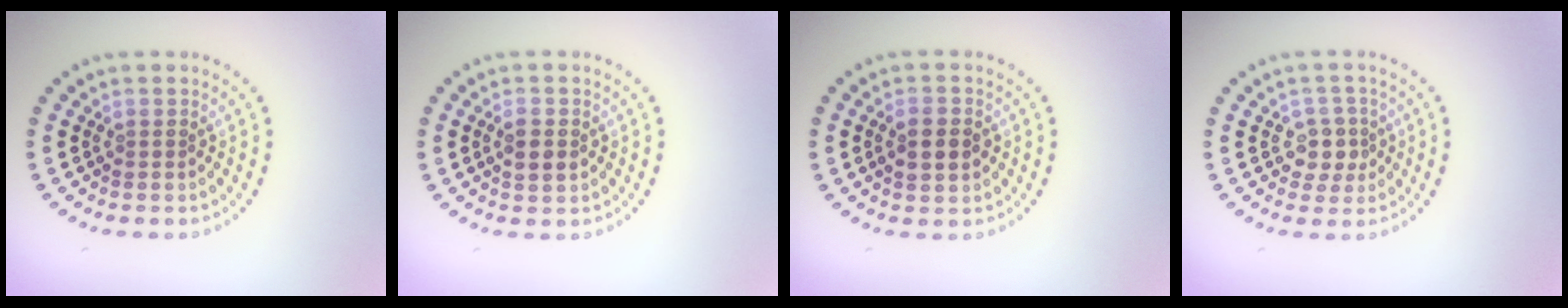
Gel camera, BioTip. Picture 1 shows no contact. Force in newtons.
{"total": 1.9, "press": 1.9, "slide": 0.2}
{"total": 2.5, "press": 2.5, "slide": 0.2}
{"total": 2.4, "press": 2.2, "slide": 1.0}